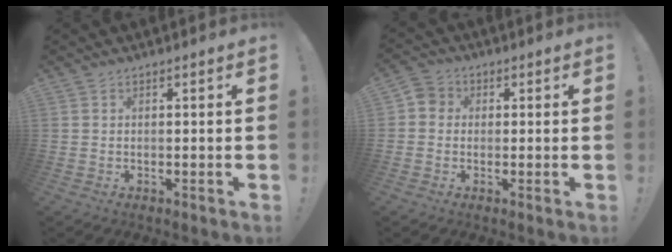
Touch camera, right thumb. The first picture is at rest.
{"total": 4.2, "force": [-0.4, 3.8, 1.8], "torque": [-0.035, 0.011, -0.007]}